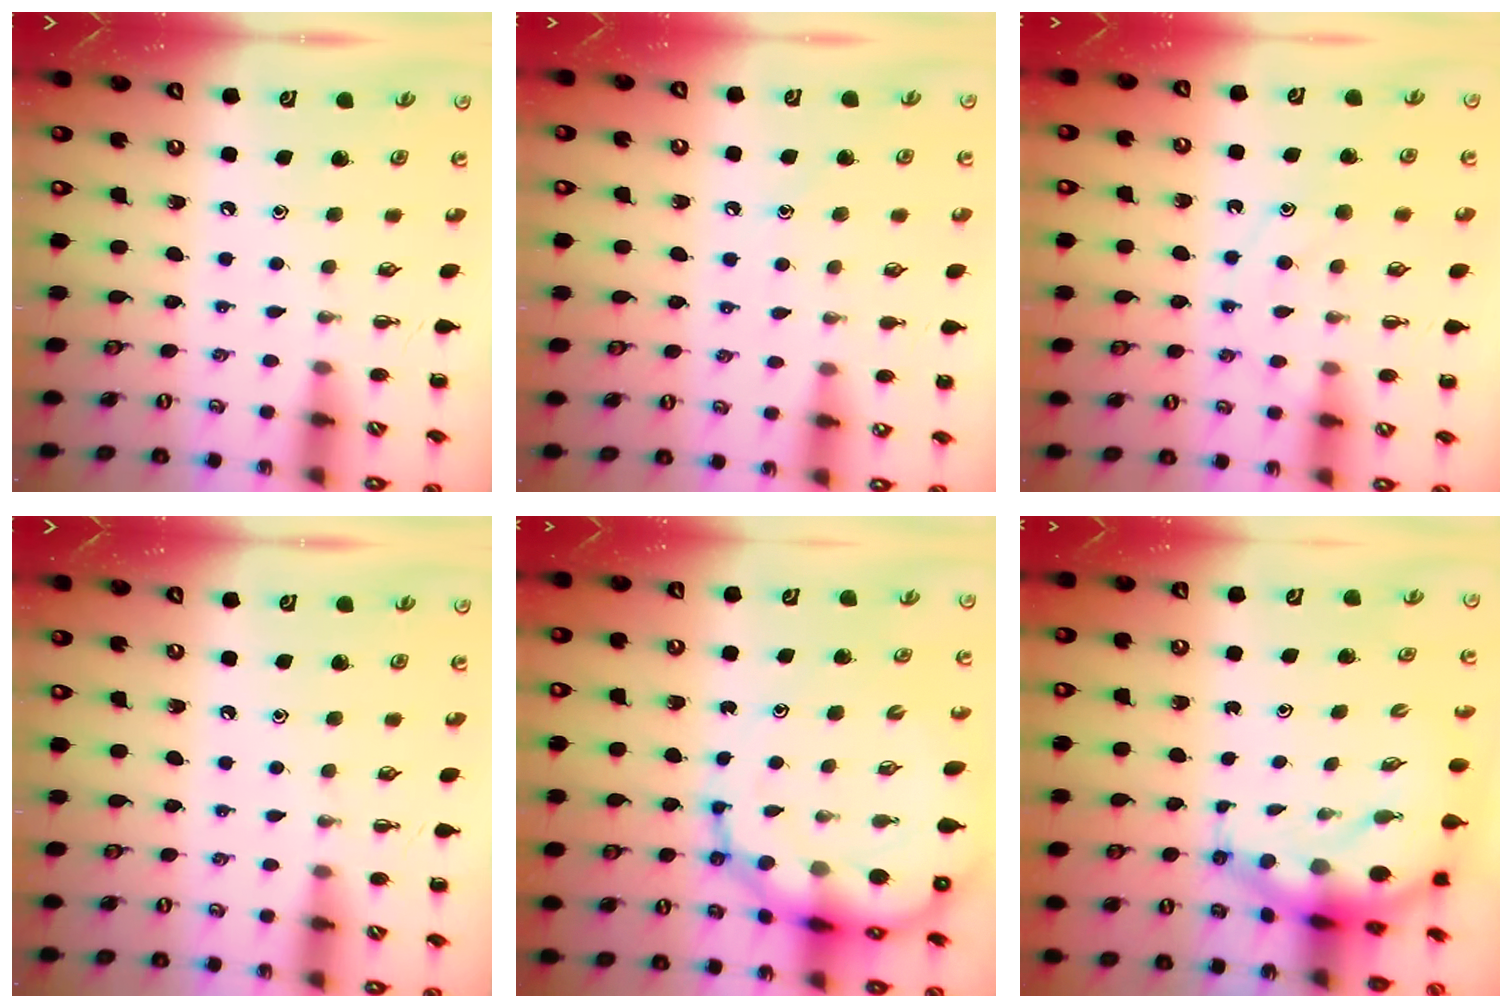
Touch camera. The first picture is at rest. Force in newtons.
{"total": 5.9, "press": 5.8, "slide": 1.4}
{"total": 11.1, "press": 11.1, "slide": 0.8}
{"total": 0.0}
{"total": 16.9, "press": 16.3, "slide": 4.3}
{"total": 8.4, "press": 8.0, "slide": 2.7}